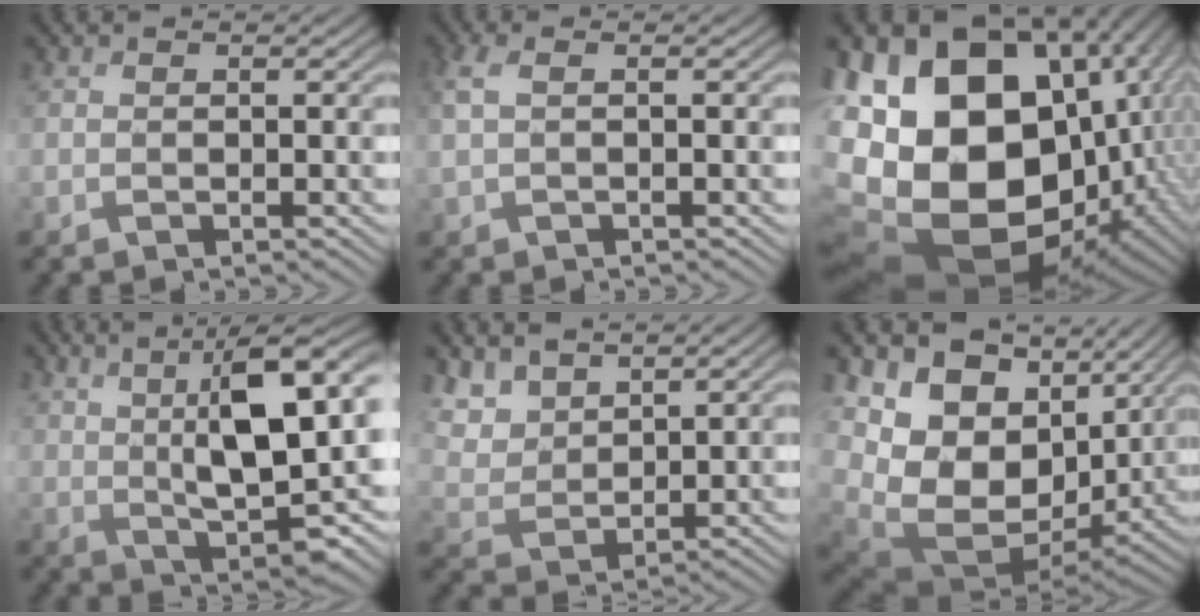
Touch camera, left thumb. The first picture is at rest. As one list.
[{"total": 2.0, "force": [0.7, 0.2, 1.9], "torque": [-0.047, 0.008, 0.011]}, {"total": 23.0, "force": [0.2, 15.6, 16.9], "torque": [-0.351, -0.021, 0.031]}, {"total": 13.4, "force": [3.9, 4.7, 11.9], "torque": [-0.190, 0.006, 0.065]}, {"total": 6.3, "force": [5.3, 2.7, 2.3], "torque": [-0.072, -0.008, 0.121]}, {"total": 17.7, "force": [3.0, 12.5, 12.2], "torque": [-0.263, -0.033, 0.106]}]